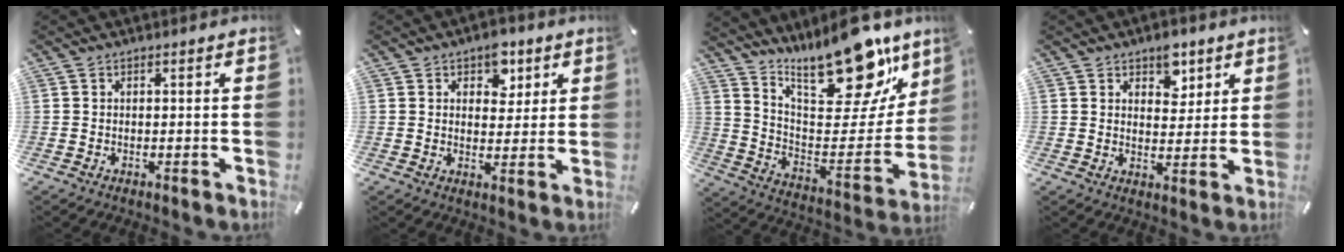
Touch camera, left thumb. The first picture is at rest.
{"total": 6.7, "force": [3.5, 4.8, 3.0], "torque": [-0.019, -0.012, 0.054]}
{"total": 23.5, "force": [17.6, 9.8, 12.1], "torque": [-0.170, -0.128, 0.301]}
{"total": 6.3, "force": [4.0, 4.2, 2.7], "torque": [-0.019, -0.017, 0.064]}